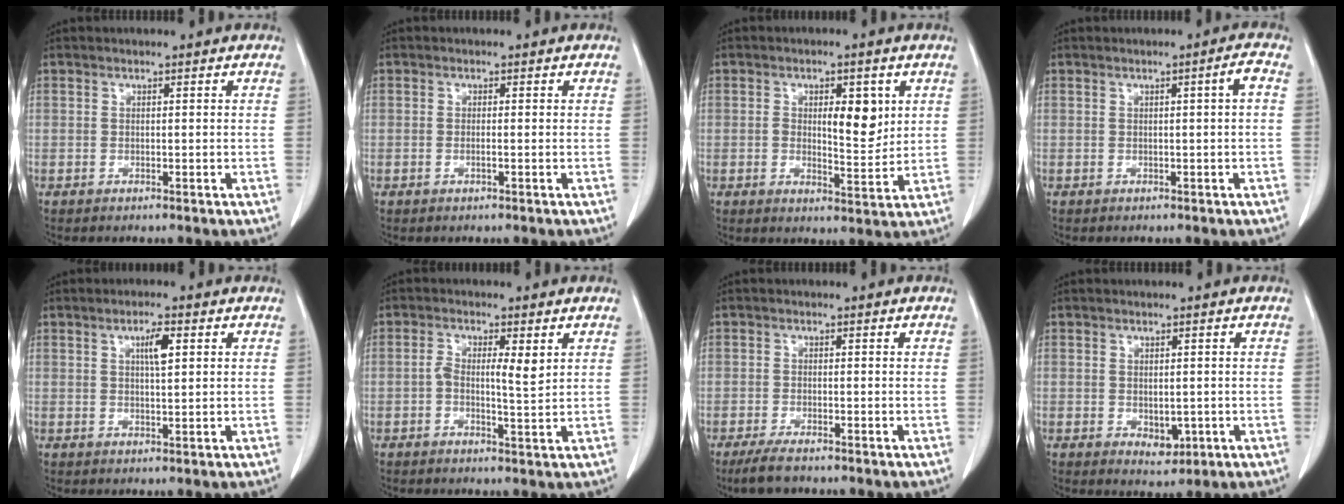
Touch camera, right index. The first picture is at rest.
{"total": 0.7, "force": [-0.2, 0.0, 0.7], "torque": [-0.015, 0.000, -0.003]}
{"total": 6.6, "force": [1.6, 2.5, 5.9], "torque": [-0.087, -0.004, 0.026]}
{"total": 1.9, "force": [0.1, -0.3, 1.8], "torque": [-0.026, 0.004, 0.003]}
{"total": 3.4, "force": [1.2, 0.5, 3.2], "torque": [-0.054, 0.000, 0.020]}
{"total": 4.2, "force": [0.7, 1.0, 4.1], "torque": [-0.075, 0.008, 0.010]}
{"total": 3.1, "force": [-2.5, 0.7, 1.7], "torque": [-0.041, -0.007, -0.042]}
{"total": 3.2, "force": [-0.6, 2.0, 2.4], "torque": [-0.030, -0.005, 0.002]}